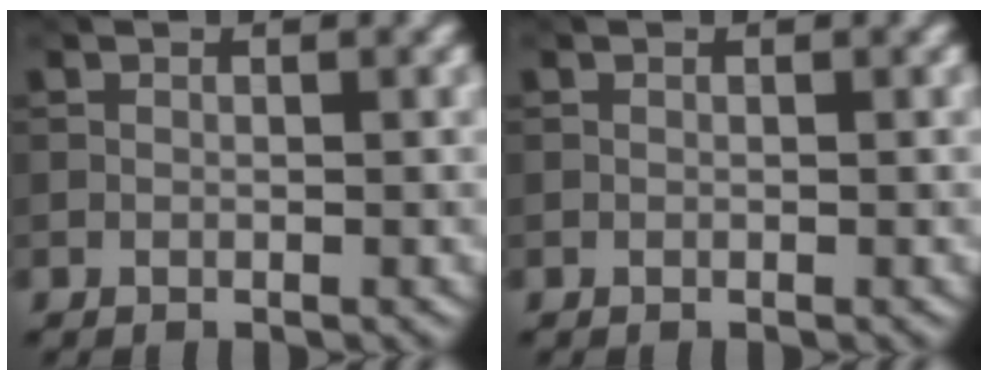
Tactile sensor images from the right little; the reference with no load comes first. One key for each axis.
{"total": 0.0}